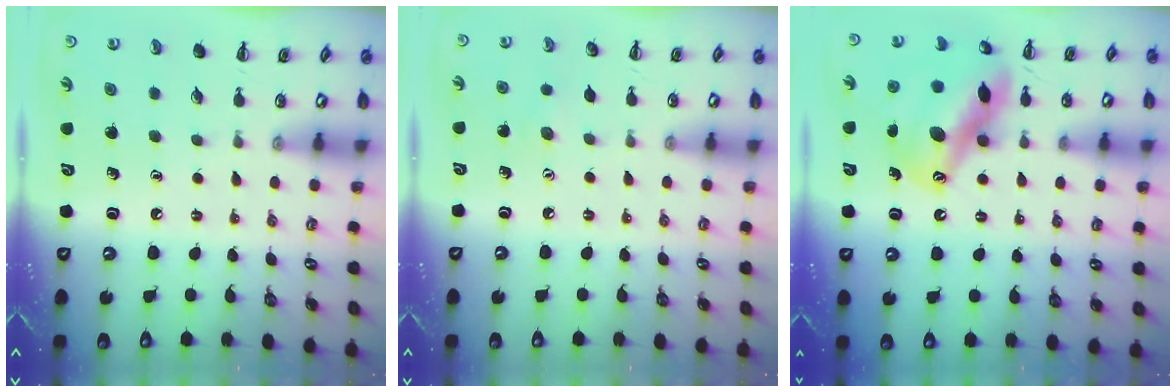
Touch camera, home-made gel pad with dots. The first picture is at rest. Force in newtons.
{"total": 4.3, "press": 4.2, "slide": 1.0}
{"total": 17.8, "press": 17.6, "slide": 2.8}